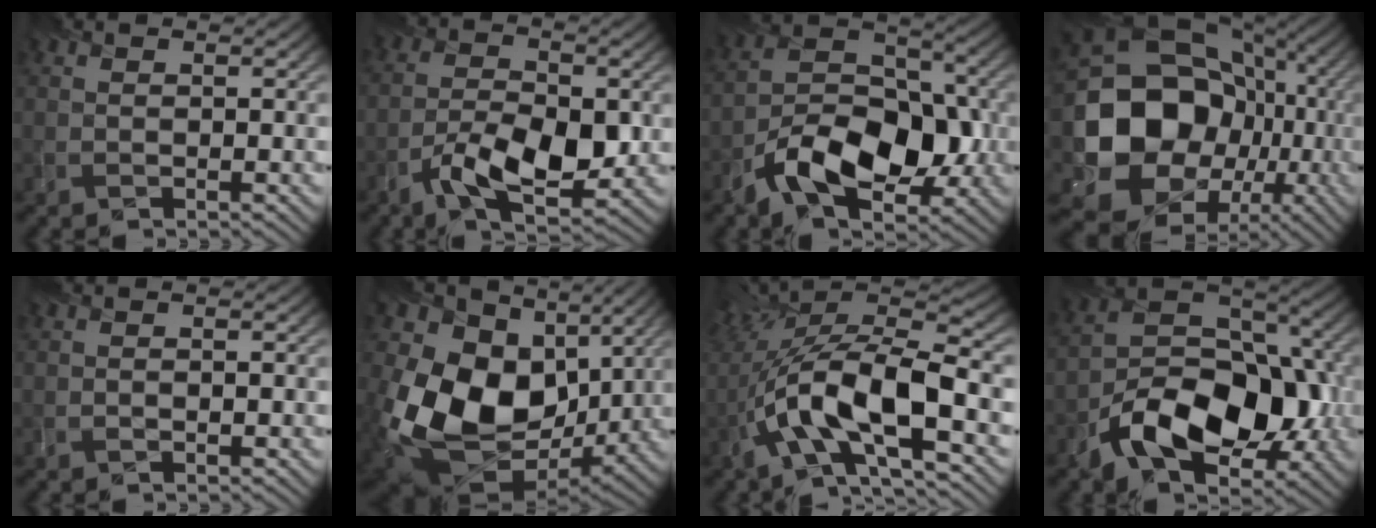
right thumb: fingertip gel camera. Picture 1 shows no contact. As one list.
[{"total": 8.0, "force": [-3.2, 3.6, 6.4], "torque": [-0.111, -0.003, -0.054]}, {"total": 11.4, "force": [-4.9, 6.5, 8.0], "torque": [-0.139, 0.000, -0.095]}, {"total": 20.9, "force": [-1.9, 18.0, 10.5], "torque": [-0.223, -0.042, -0.035]}, {"total": 0.0}, {"total": 19.6, "force": [2.2, 15.0, 12.5], "torque": [-0.292, -0.036, 0.077]}, {"total": 13.5, "force": [-4.1, 4.9, 11.9], "torque": [-0.228, 0.006, -0.072]}, {"total": 13.0, "force": [-5.5, 7.8, 8.8], "torque": [-0.153, -0.009, -0.102]}]